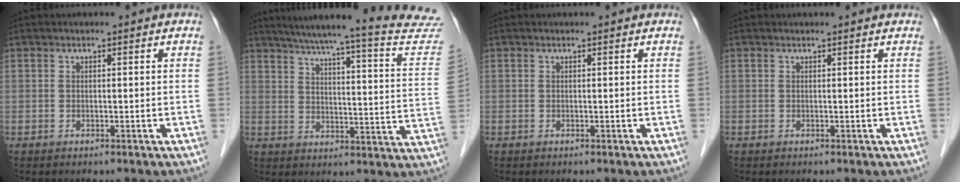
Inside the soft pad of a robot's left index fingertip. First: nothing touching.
{"total": 26.2, "force": [24.0, 0.9, 10.6], "torque": [-0.151, -0.071, 0.285]}
{"total": 0.0}
{"total": 1.0, "force": [1.0, 0.3, 0.2], "torque": [-0.012, 0.016, 0.010]}